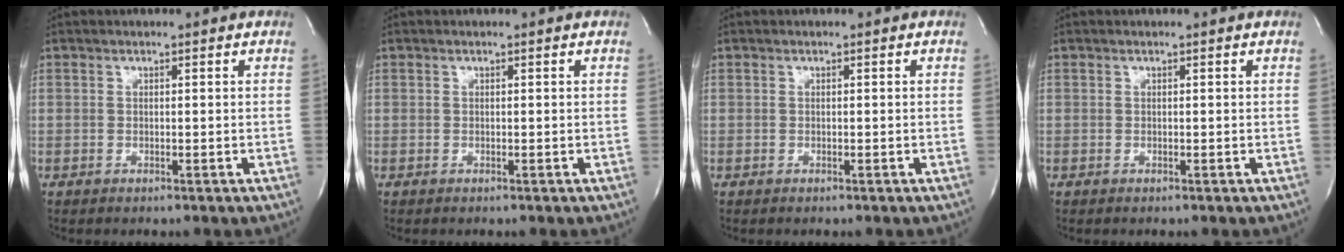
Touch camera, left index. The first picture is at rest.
{"total": 0.0}
{"total": 0.0}
{"total": 0.5, "force": [0.5, 0.0, 0.1], "torque": [-0.006, -0.001, 0.006]}